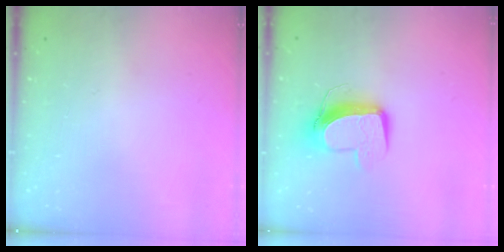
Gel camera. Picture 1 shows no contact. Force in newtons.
{"total": 10.7, "press": 10.6, "slide": 1.1}